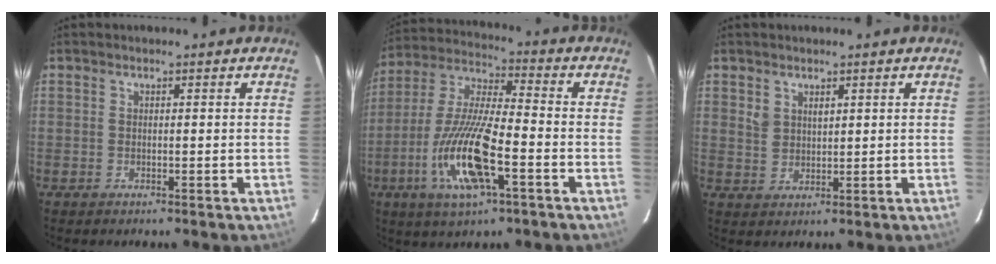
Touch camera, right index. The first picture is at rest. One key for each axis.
{"total": 15.4, "fx": -5.6, "fy": 2.8, "fz": 14.1, "tx": -0.294, "ty": -0.012, "tz": -0.101}
{"total": 2.7, "fx": 1.5, "fy": 1.8, "fz": 1.5, "tx": -0.031, "ty": 0.004, "tz": 0.037}